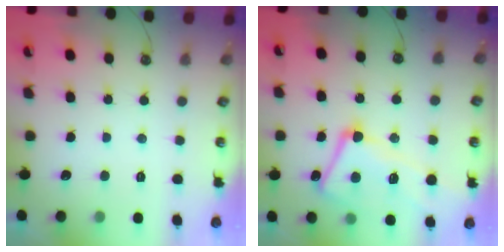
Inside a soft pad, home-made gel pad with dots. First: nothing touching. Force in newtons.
{"total": 9.5, "press": 9.3, "slide": 1.7}